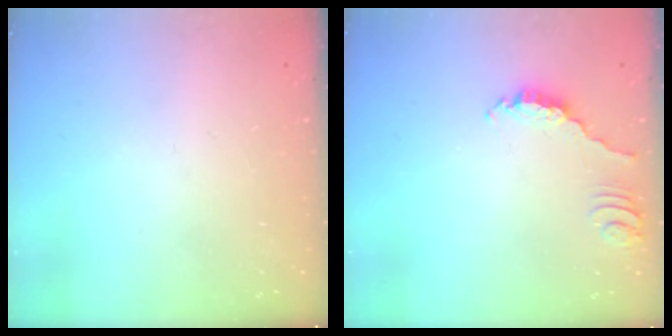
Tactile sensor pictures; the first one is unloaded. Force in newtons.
{"total": 2.3, "press": 2.3, "slide": 0.2}